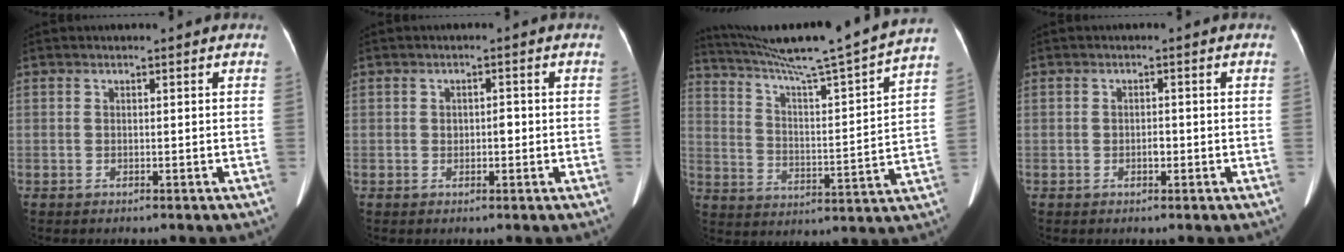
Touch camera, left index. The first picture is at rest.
{"total": 1.7, "force": [-0.2, 1.0, 1.3], "torque": [-0.019, 0.006, -0.002]}
{"total": 22.5, "force": [19.8, -2.0, 10.5], "torque": [-0.178, -0.041, 0.283]}
{"total": 1.2, "force": [-0.5, 0.6, 0.9], "torque": [-0.016, 0.001, -0.008]}